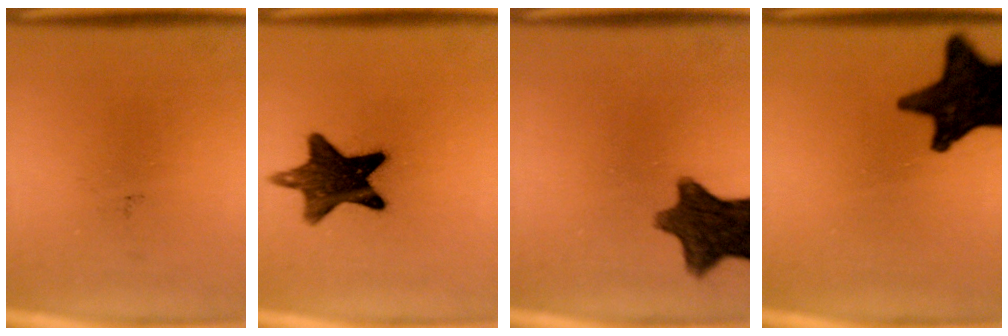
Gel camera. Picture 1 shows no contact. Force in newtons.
{"total": 13.3}
{"total": 11.1}
{"total": 17.0}